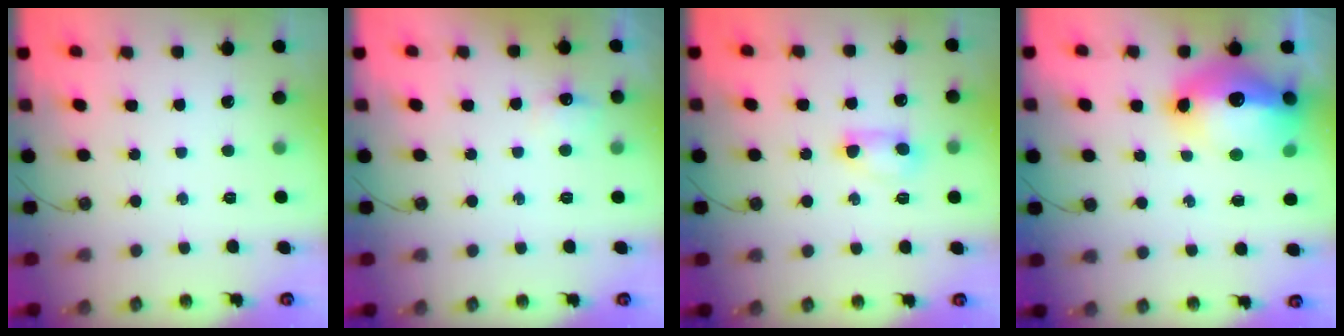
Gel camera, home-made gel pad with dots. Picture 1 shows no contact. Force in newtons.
{"total": 5.6, "press": 5.5, "slide": 0.7}
{"total": 5.4, "press": 5.3, "slide": 1.1}
{"total": 19.9, "press": 19.2, "slide": 5.2}